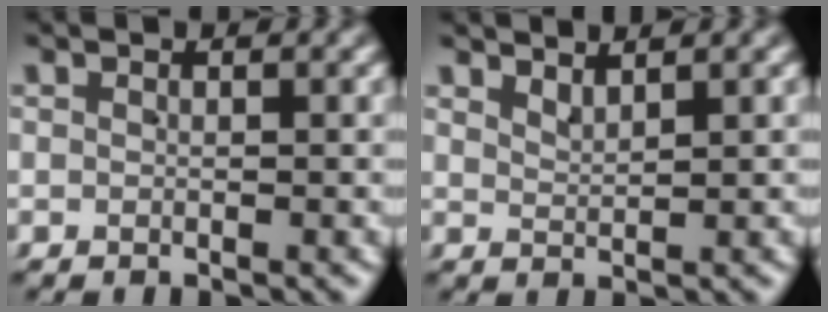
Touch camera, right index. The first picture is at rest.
{"total": 2.0, "force": [1.9, -0.3, 0.1], "torque": [-0.003, -0.002, 0.039]}